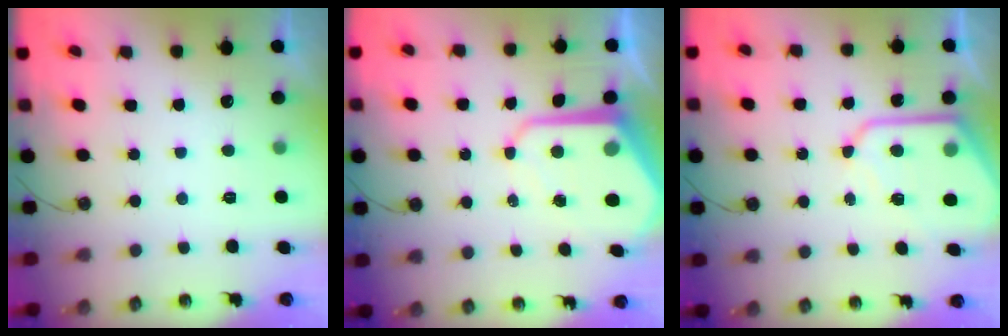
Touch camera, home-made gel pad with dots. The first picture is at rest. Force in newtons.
{"total": 12.7, "press": 12.7, "slide": 1.1}
{"total": 10.7, "press": 10.7, "slide": 0.9}